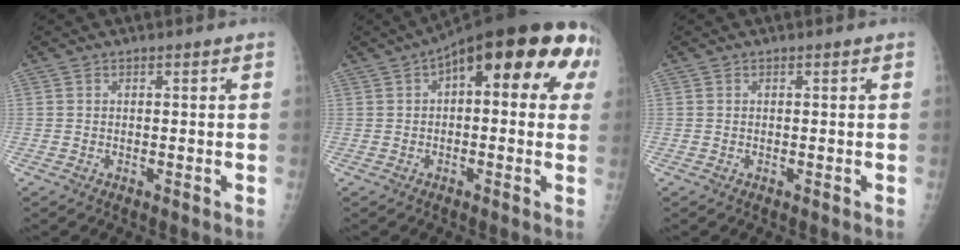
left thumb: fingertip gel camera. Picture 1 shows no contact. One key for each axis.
{"total": 24.1, "fx": 8.5, "fy": 9.8, "fz": 20.2, "tx": -0.258, "ty": 0.030, "tz": 0.105}
{"total": 0.0}